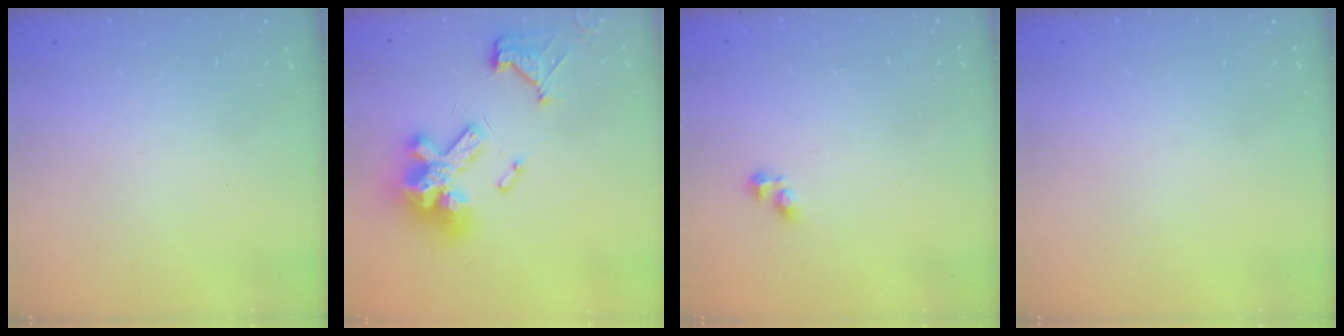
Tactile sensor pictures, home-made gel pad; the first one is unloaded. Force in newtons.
{"total": 17.3, "press": 17.2, "slide": 1.9}
{"total": 2.8, "press": 2.8, "slide": 0.3}
{"total": 0.0}